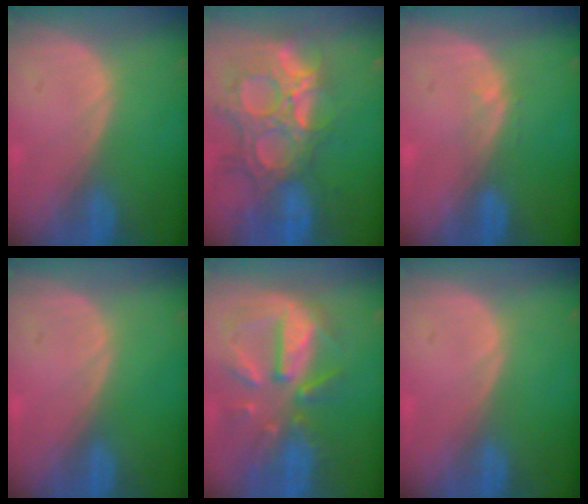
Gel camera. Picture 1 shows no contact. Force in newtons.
{"total": 14.0, "press": 11.8, "slide": 7.5}
{"total": 1.0, "press": 1.0, "slide": 0.2}
{"total": 0.0}
{"total": 10.3, "press": 9.3, "slide": 4.5}
{"total": 0.0}